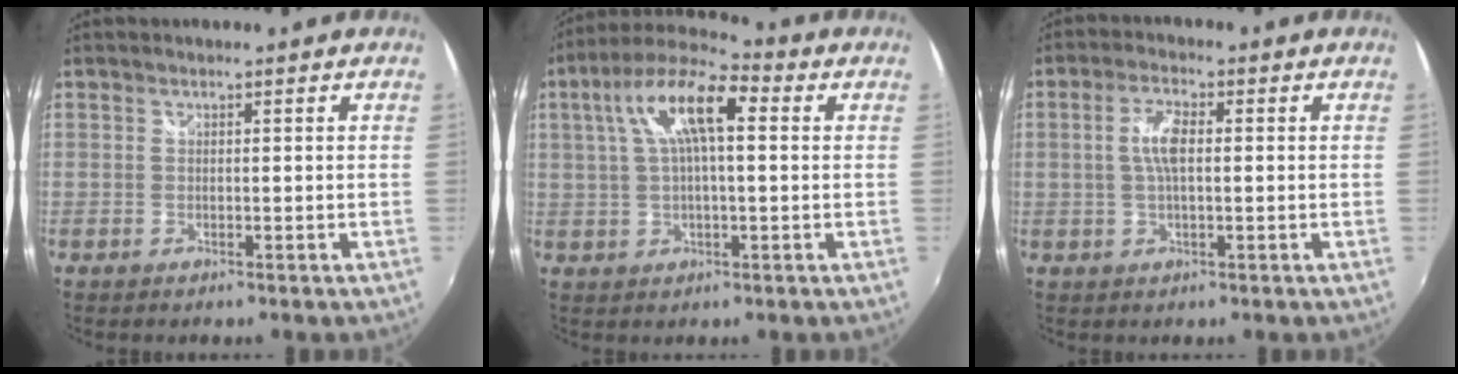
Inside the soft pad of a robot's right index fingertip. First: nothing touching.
{"total": 12.7, "force": [3.2, 4.4, 11.5], "torque": [-0.215, 0.030, 0.050]}
{"total": 4.9, "force": [0.3, 1.7, 4.5], "torque": [-0.091, 0.007, 0.006]}